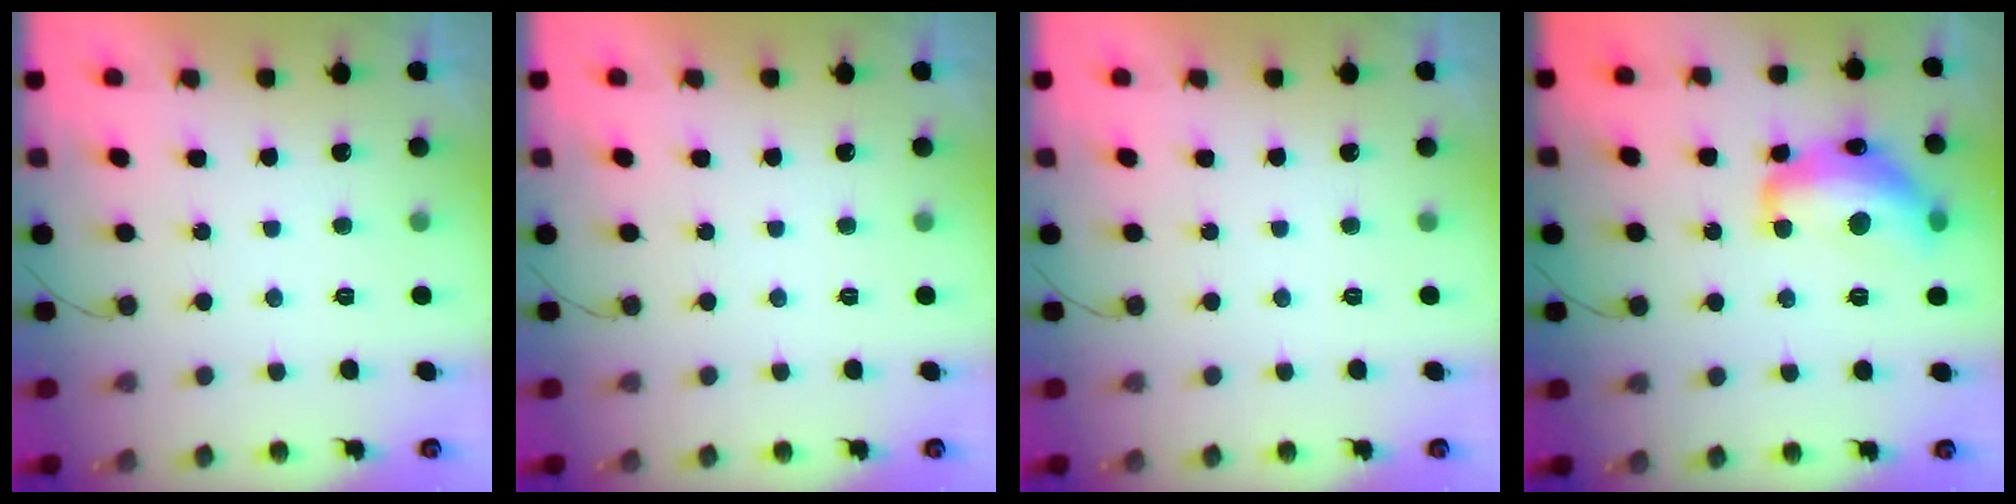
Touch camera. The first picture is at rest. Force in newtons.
{"total": 0.0}
{"total": 0.0}
{"total": 17.7, "press": 17.7, "slide": 0.9}